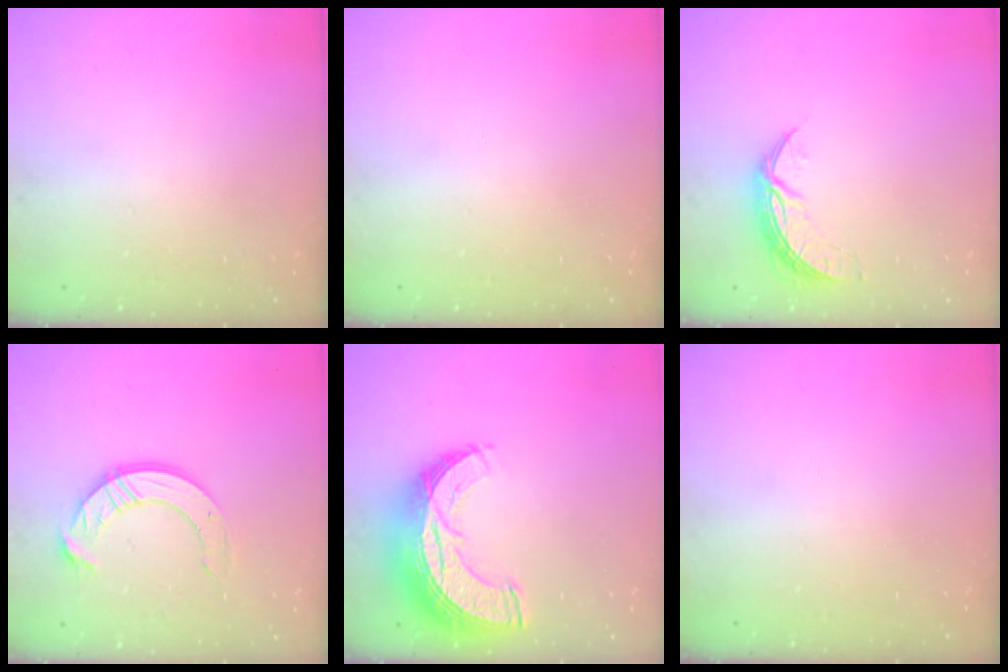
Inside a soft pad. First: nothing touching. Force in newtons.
{"total": 0.0}
{"total": 7.7, "press": 7.7, "slide": 0.5}
{"total": 10.8, "press": 10.8, "slide": 0.9}
{"total": 18.5, "press": 18.5, "slide": 1.0}
{"total": 0.0}